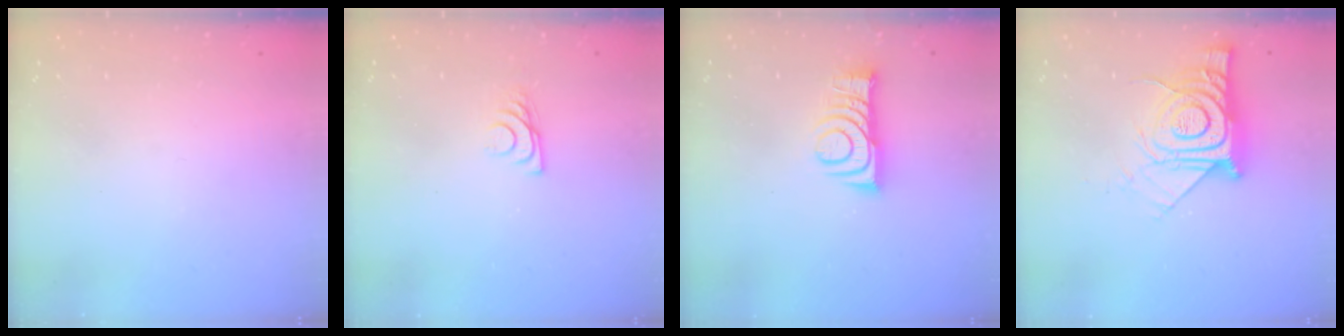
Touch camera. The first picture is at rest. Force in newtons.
{"total": 6.8, "press": 6.8, "slide": 0.6}
{"total": 9.3, "press": 9.3, "slide": 0.7}
{"total": 15.3, "press": 15.2, "slide": 1.1}